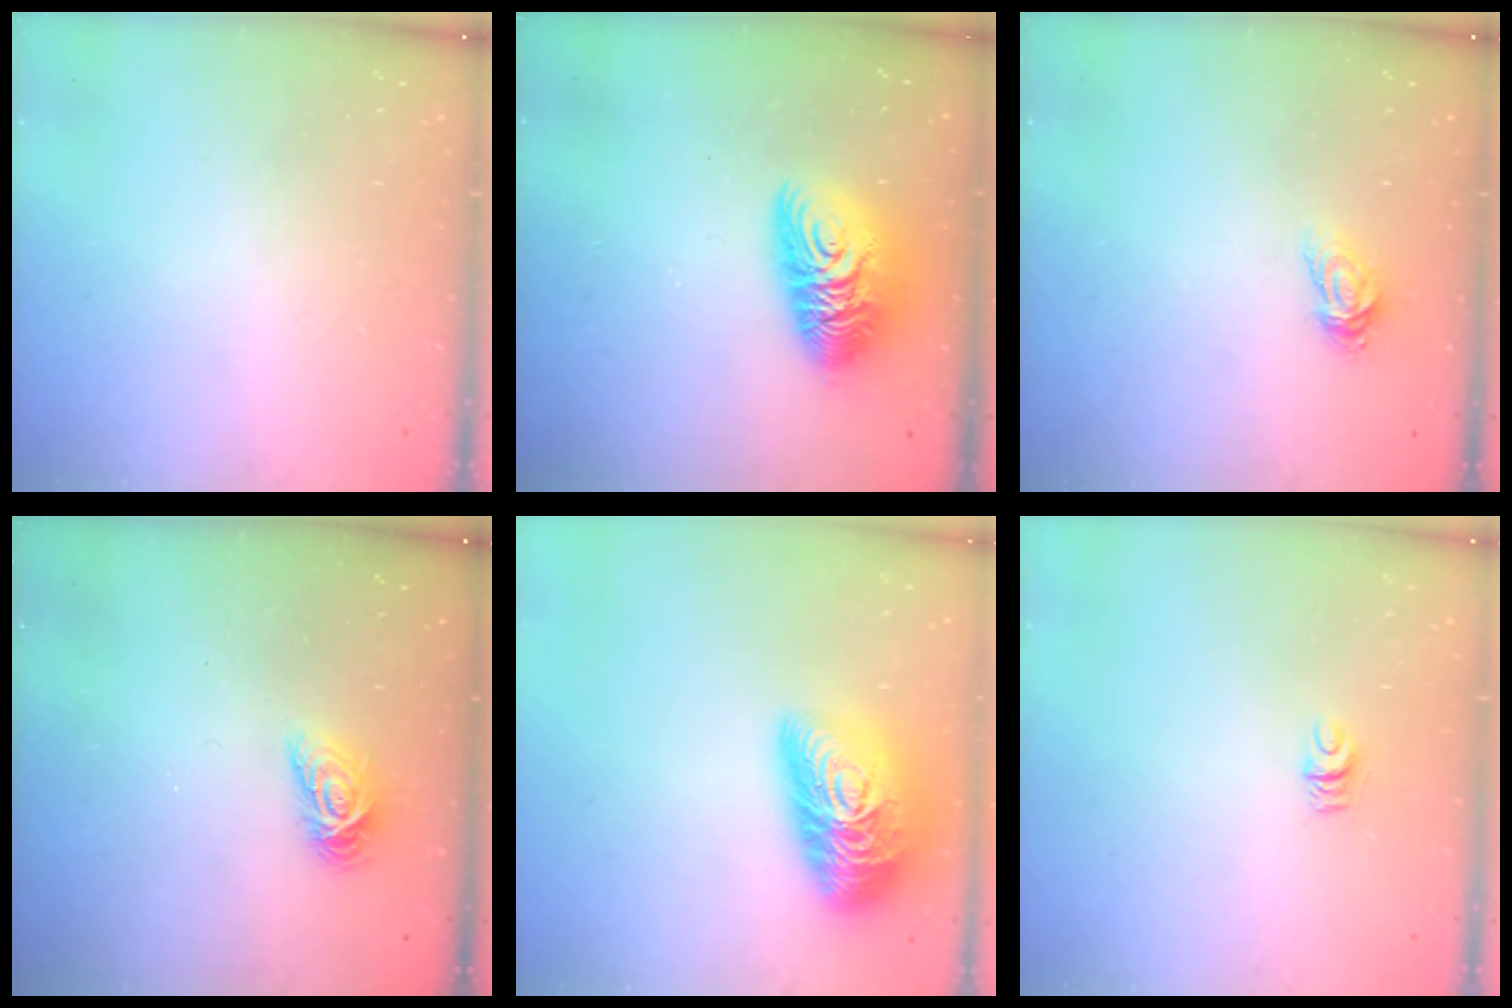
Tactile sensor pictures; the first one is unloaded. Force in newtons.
{"total": 12.1, "press": 12.0, "slide": 1.2}
{"total": 3.1, "press": 3.1, "slide": 0.1}
{"total": 8.3, "press": 8.3, "slide": 0.3}
{"total": 21.3, "press": 21.2, "slide": 1.0}
{"total": 4.6, "press": 4.5, "slide": 0.5}